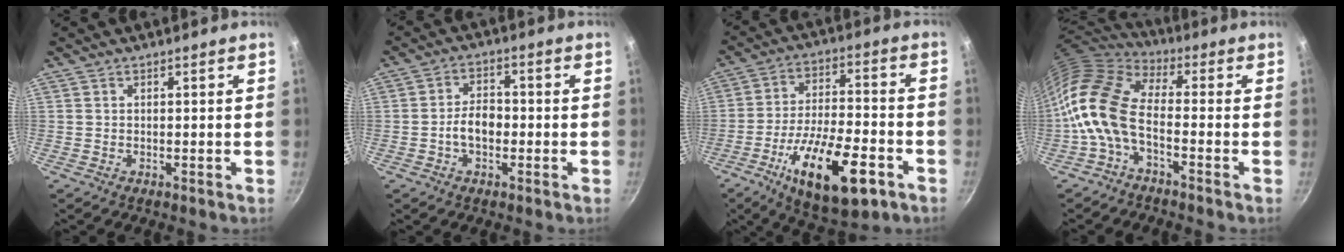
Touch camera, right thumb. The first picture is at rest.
{"total": 5.5, "force": [-1.3, 3.6, 3.9], "torque": [-0.051, 0.024, -0.025]}
{"total": 19.7, "force": [-8.8, 7.5, 15.9], "torque": [-0.252, 0.029, -0.142]}
{"total": 12.7, "force": [-3.4, 6.7, 10.2], "torque": [-0.201, 0.037, -0.085]}